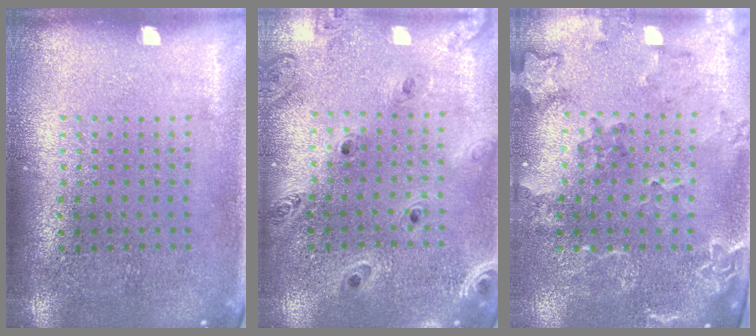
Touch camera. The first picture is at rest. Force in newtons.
{"total": 1.4, "press": 1.4, "slide": 0.1}
{"total": 2.1, "press": 2.0, "slide": 0.8}